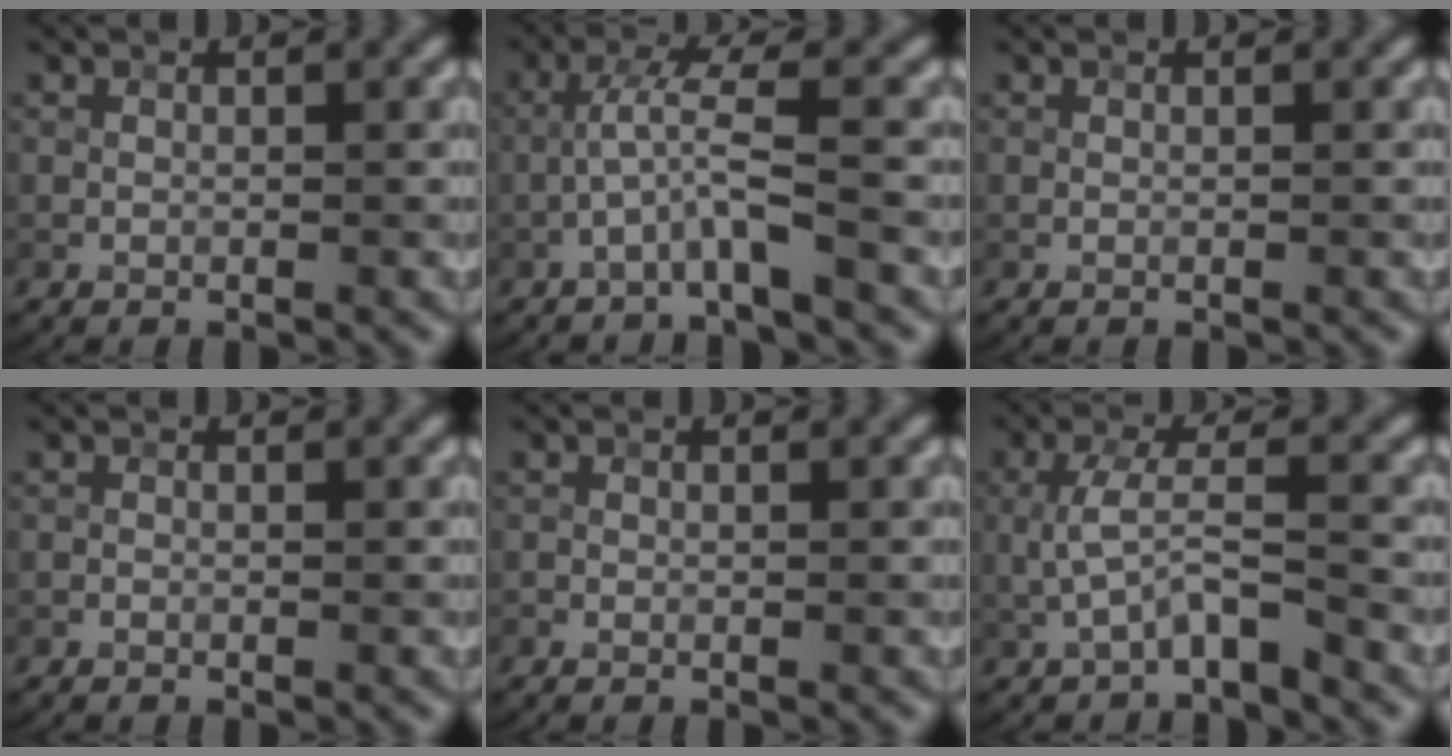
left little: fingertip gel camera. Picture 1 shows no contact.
{"total": 3.5, "force": [-1.5, 0.0, 3.2], "torque": [-0.070, 0.018, -0.035]}
{"total": 0.0}
{"total": 0.0}
{"total": 0.0}
{"total": 3.2, "force": [-1.2, 0.7, 2.9], "torque": [-0.062, 0.012, -0.025]}